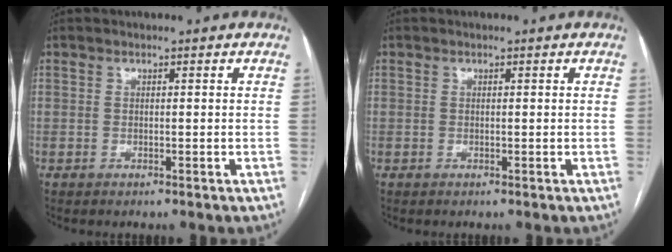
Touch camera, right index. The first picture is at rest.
{"total": 0.0}